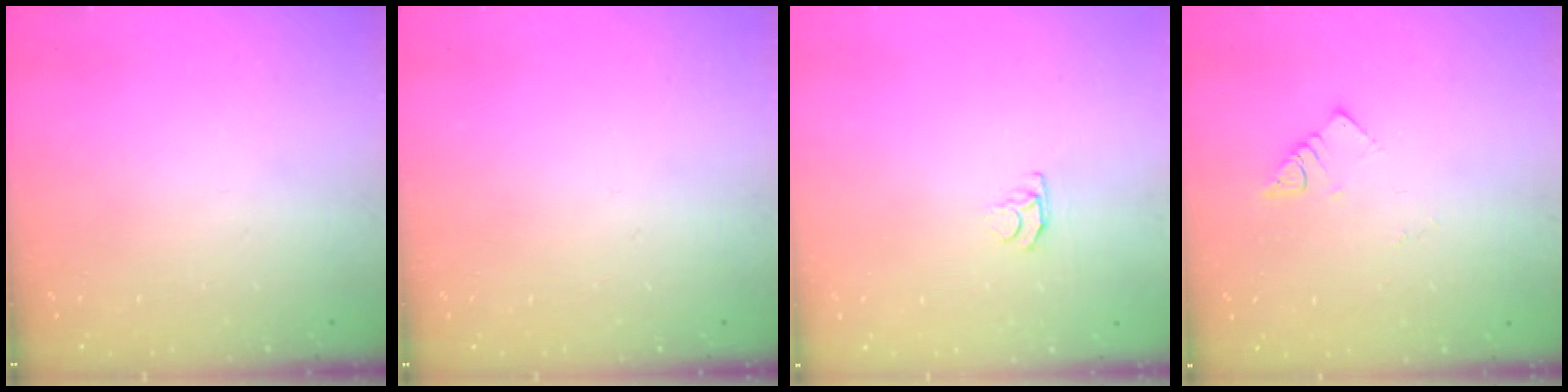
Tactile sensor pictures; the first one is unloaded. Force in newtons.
{"total": 0.0}
{"total": 3.1, "press": 3.1, "slide": 0.3}
{"total": 2.4, "press": 2.4, "slide": 0.4}